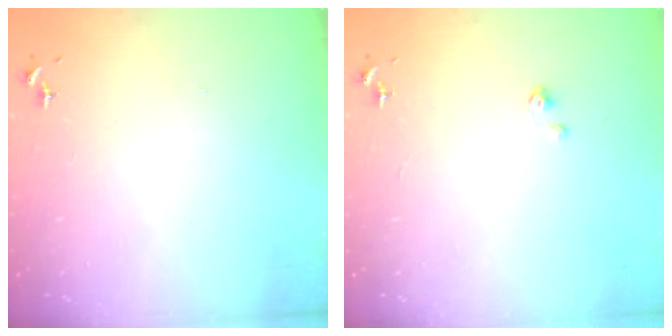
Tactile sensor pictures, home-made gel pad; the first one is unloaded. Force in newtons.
{"total": 1.6, "press": 1.6, "slide": 0.2}